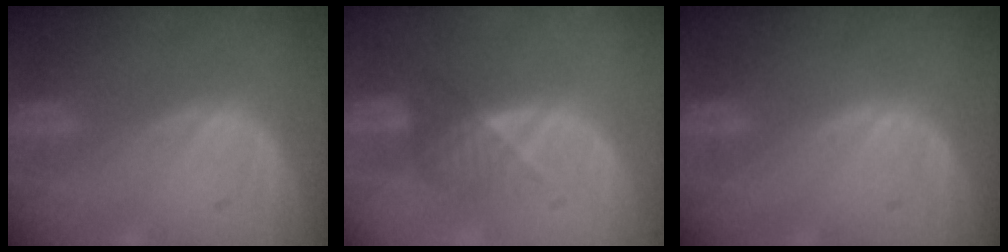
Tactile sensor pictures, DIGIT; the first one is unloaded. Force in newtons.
{"total": 3.7, "press": 3.4, "slide": 1.3}
{"total": 0.0}